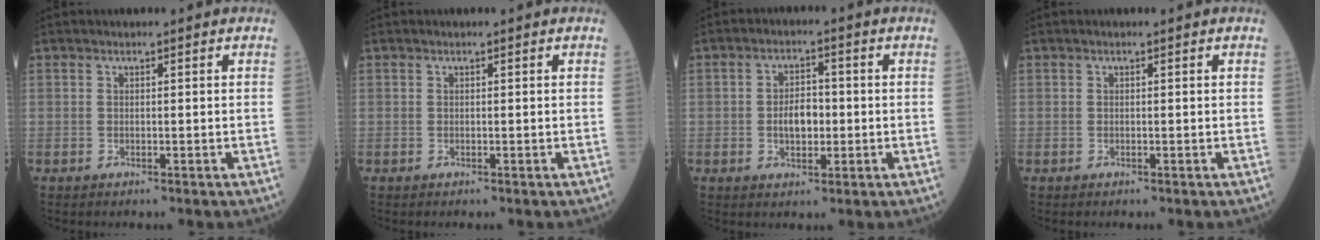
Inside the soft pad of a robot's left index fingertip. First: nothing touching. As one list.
[{"total": 0.0}, {"total": 4.5, "force": [-0.5, 2.6, 3.7], "torque": [-0.069, 0.008, -0.009]}, {"total": 0.0}]